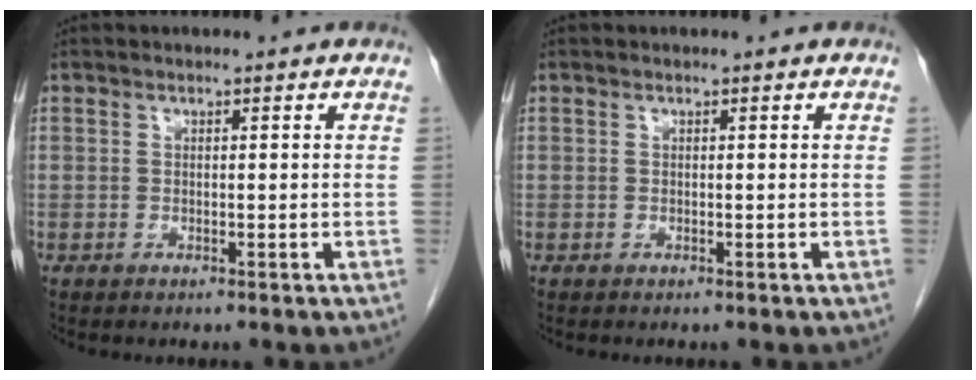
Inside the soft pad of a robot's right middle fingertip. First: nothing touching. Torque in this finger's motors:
{"motor_torque": [0.00, 0.00, 0.00, -0.01]}